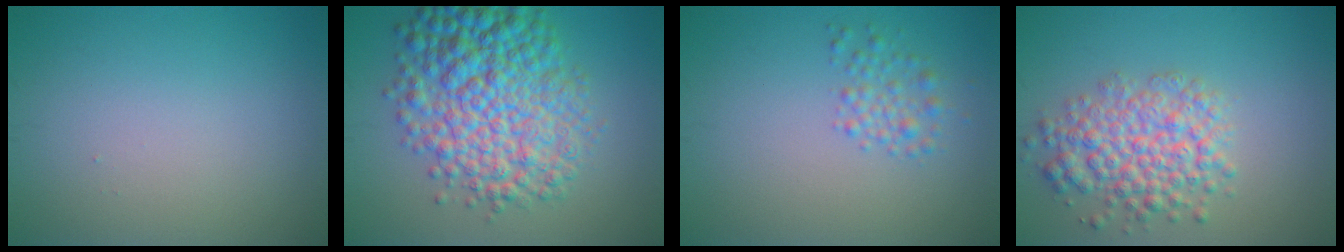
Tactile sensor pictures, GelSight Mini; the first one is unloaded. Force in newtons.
{"total": 9.7, "press": 9.7, "slide": 0.1}
{"total": 1.8, "press": 1.8, "slide": 0.1}
{"total": 5.3, "press": 5.3, "slide": 0.2}